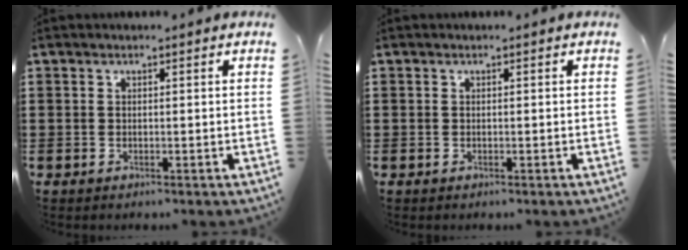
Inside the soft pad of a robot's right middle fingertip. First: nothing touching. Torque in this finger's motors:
{"motor_torque": [0.00, 0.00, 0.00, 0.00]}